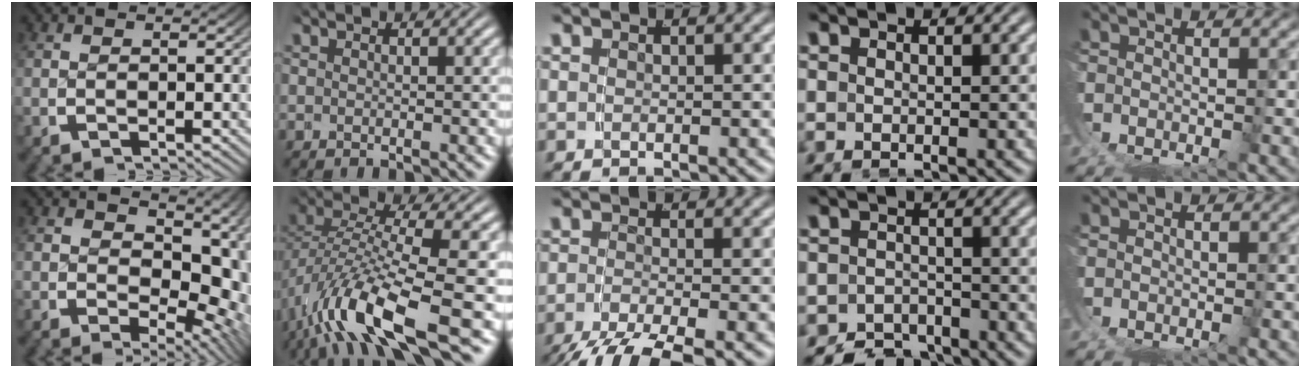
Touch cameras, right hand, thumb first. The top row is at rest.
{"thumb": {"total": 8.5, "force": [-0.2, 4.9, 6.9], "torque": [-0.093, -0.014, 0.006]}, "index": {"total": 8.2, "force": [-2.9, 3.6, 6.7], "torque": [-0.147, -0.032, -0.031]}, "middle": {"total": 5.4, "force": [-3.8, 1.7, 3.5], "torque": [-0.064, -0.021, -0.043]}, "ring": {"total": 6.3, "force": [-5.6, 2.8, 0.5], "torque": [0.015, -0.021, -0.099]}, "little": {"total": 0.8, "force": [0.4, -0.6, -0.2], "torque": [0.007, -0.003, 0.013]}}